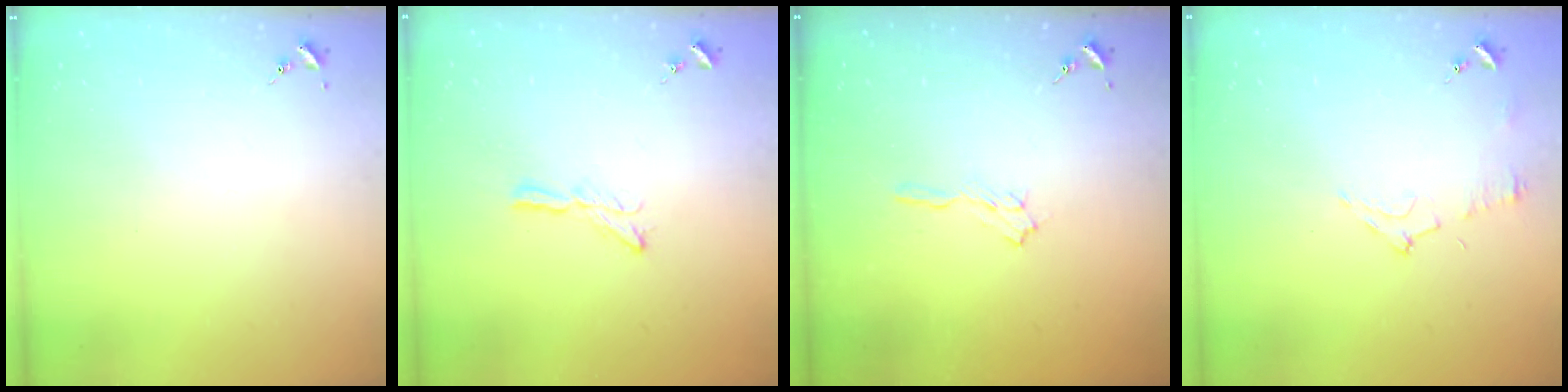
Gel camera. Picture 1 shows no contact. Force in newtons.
{"total": 6.5, "press": 6.5, "slide": 0.3}
{"total": 5.8, "press": 5.7, "slide": 0.6}
{"total": 7.4, "press": 7.4, "slide": 0.7}